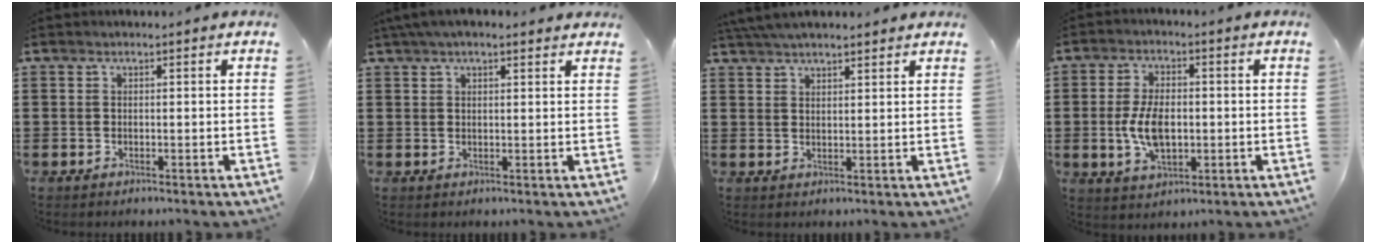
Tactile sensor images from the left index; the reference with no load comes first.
{"total": 3.2, "force": [2.4, 0.9, 1.9], "torque": [-0.042, 0.005, 0.045]}
{"total": 3.9, "force": [3.7, 0.4, 1.3], "torque": [-0.035, -0.002, 0.070]}
{"total": 7.4, "force": [-0.6, 4.0, 6.2], "torque": [-0.132, 0.003, -0.012]}